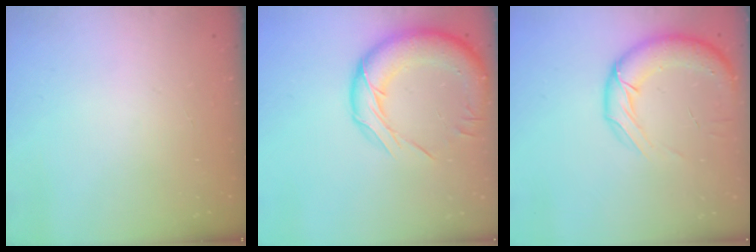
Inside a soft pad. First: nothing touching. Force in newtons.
{"total": 18.5, "press": 18.2, "slide": 3.6}
{"total": 15.3, "press": 14.8, "slide": 3.8}